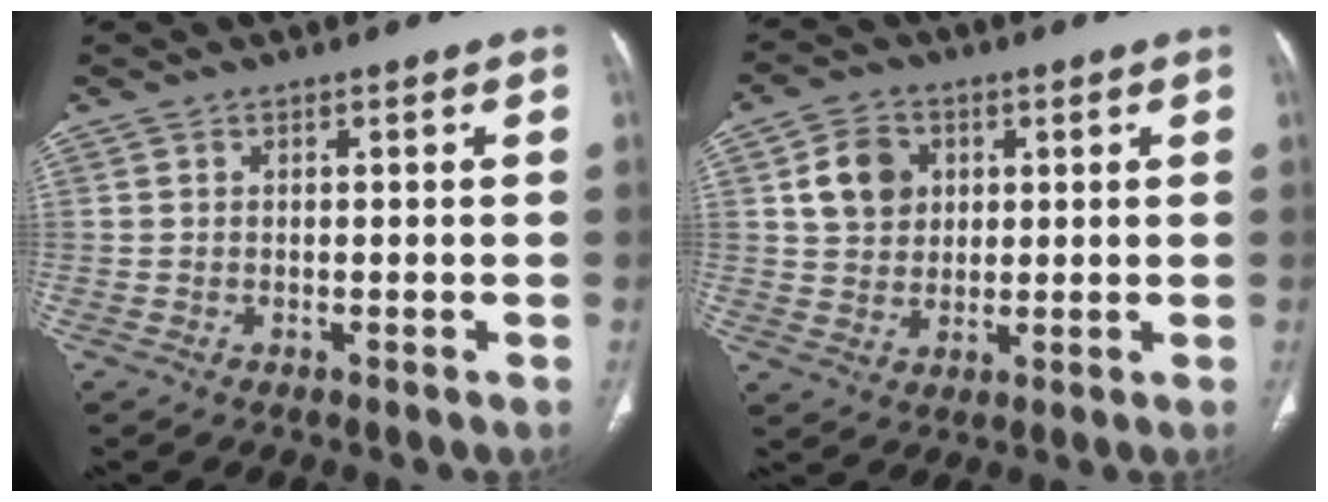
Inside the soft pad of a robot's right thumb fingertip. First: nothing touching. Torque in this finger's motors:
{"motor_torque": [-0.03, -0.05, 0.53, -0.21, 0.04]}